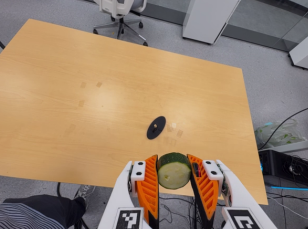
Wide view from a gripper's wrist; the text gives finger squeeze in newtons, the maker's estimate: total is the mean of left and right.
{"total": 12.3, "left": 12.0, "right": 12.7}